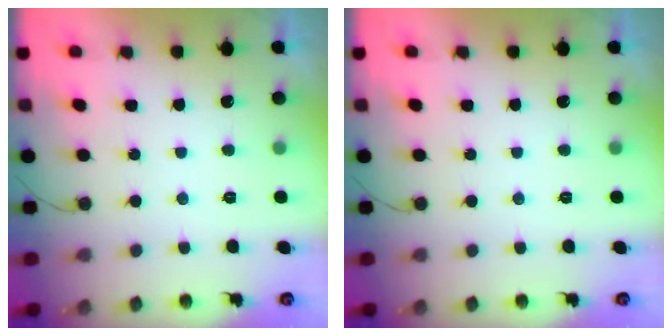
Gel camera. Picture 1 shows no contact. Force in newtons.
{"total": 0.0}